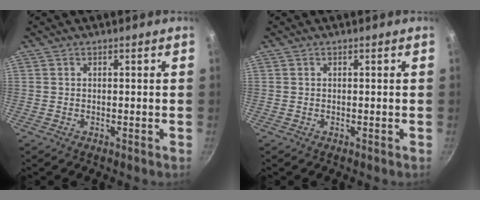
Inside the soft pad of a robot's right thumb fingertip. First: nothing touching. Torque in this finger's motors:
{"motor_torque": [-0.19, 0.14, -0.06, 0.08, 0.00]}